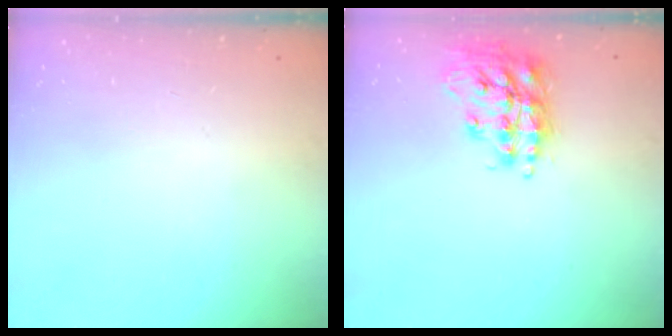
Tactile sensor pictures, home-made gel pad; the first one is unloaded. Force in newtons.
{"total": 17.1, "press": 17.0, "slide": 1.5}